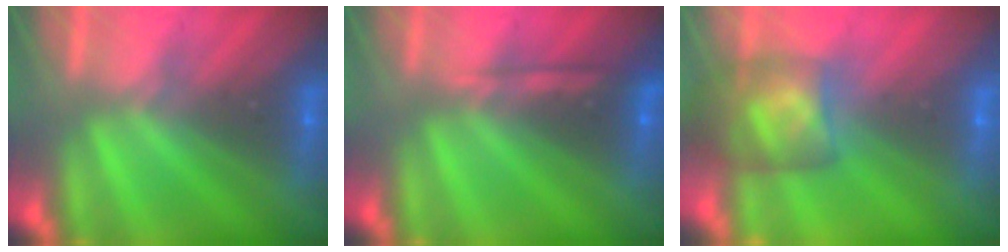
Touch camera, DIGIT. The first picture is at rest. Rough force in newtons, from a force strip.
{"total": 2.2}
{"total": 7.0}